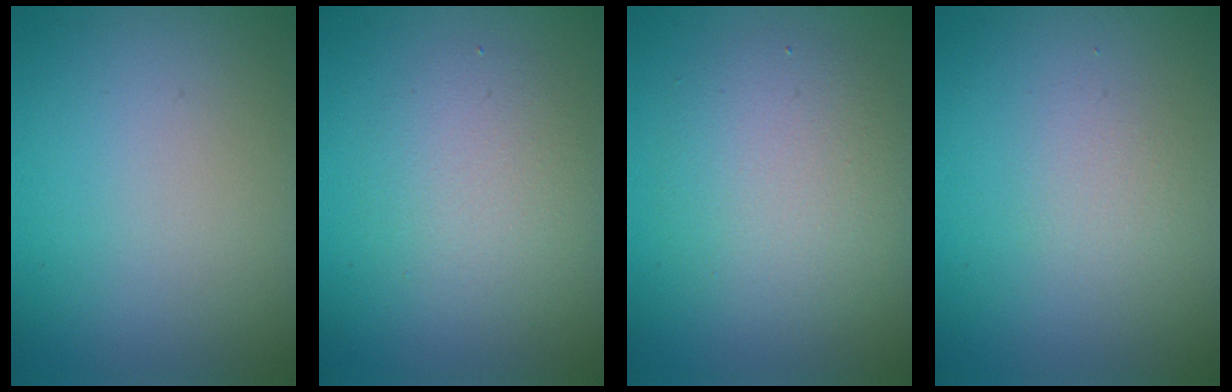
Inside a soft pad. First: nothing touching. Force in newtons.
{"total": 3.2, "press": 3.2, "slide": 0.1}
{"total": 4.5, "press": 4.5, "slide": 0.1}
{"total": 1.3, "press": 1.3, "slide": 0.0}